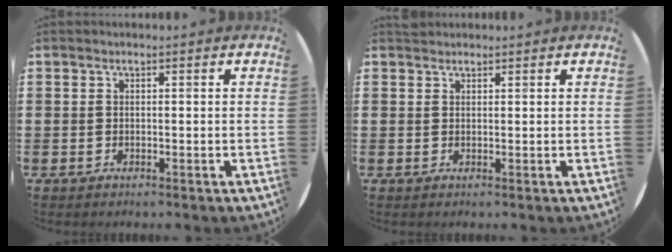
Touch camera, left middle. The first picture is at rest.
{"total": 0.8, "force": [0.8, 0.2, -0.1], "torque": [0.001, 0.002, 0.015]}